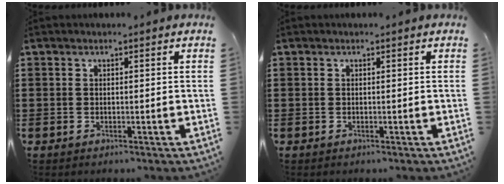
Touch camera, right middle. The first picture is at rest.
{"total": 0.0}